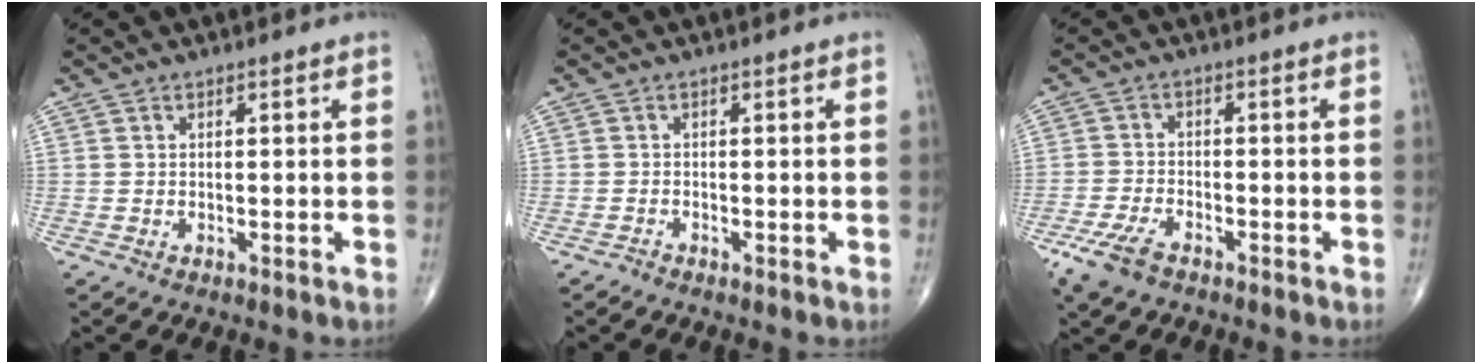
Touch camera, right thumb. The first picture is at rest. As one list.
[{"total": 0.6, "force": [-0.5, 0.1, -0.1], "torque": [0.002, -0.001, -0.016]}, {"total": 6.0, "force": [-4.0, 2.6, 3.6], "torque": [-0.083, 0.009, -0.076]}]